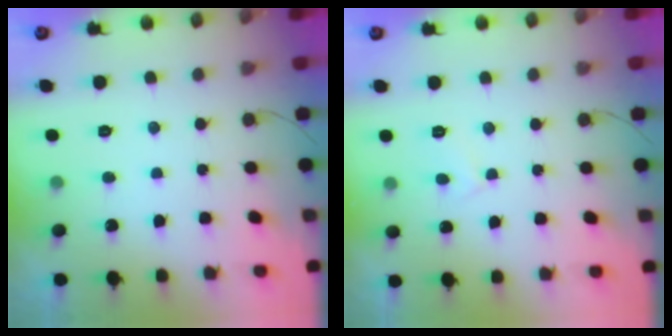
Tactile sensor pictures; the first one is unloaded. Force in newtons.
{"total": 3.1, "press": 3.1, "slide": 0.3}